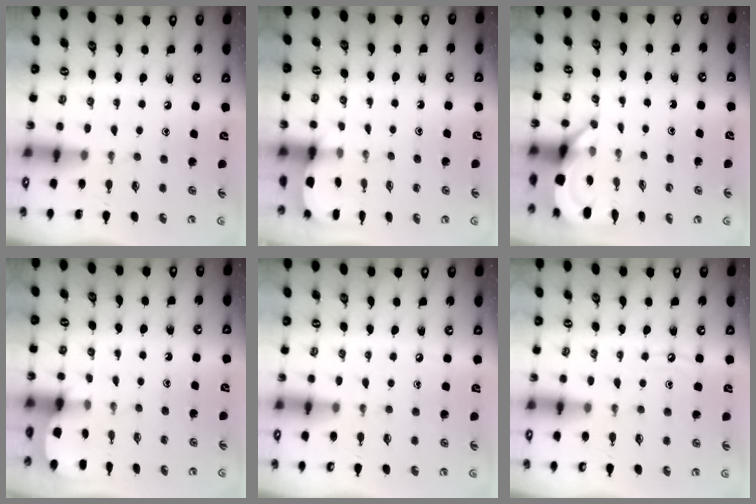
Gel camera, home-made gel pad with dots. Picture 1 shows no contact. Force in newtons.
{"total": 2.6, "press": 2.6, "slide": 0.3}
{"total": 3.8, "press": 3.8, "slide": 0.2}
{"total": 1.0, "press": 0.9, "slide": 0.1}
{"total": 2.7, "press": 2.7, "slide": 0.3}
{"total": 6.2, "press": 6.2, "slide": 0.7}